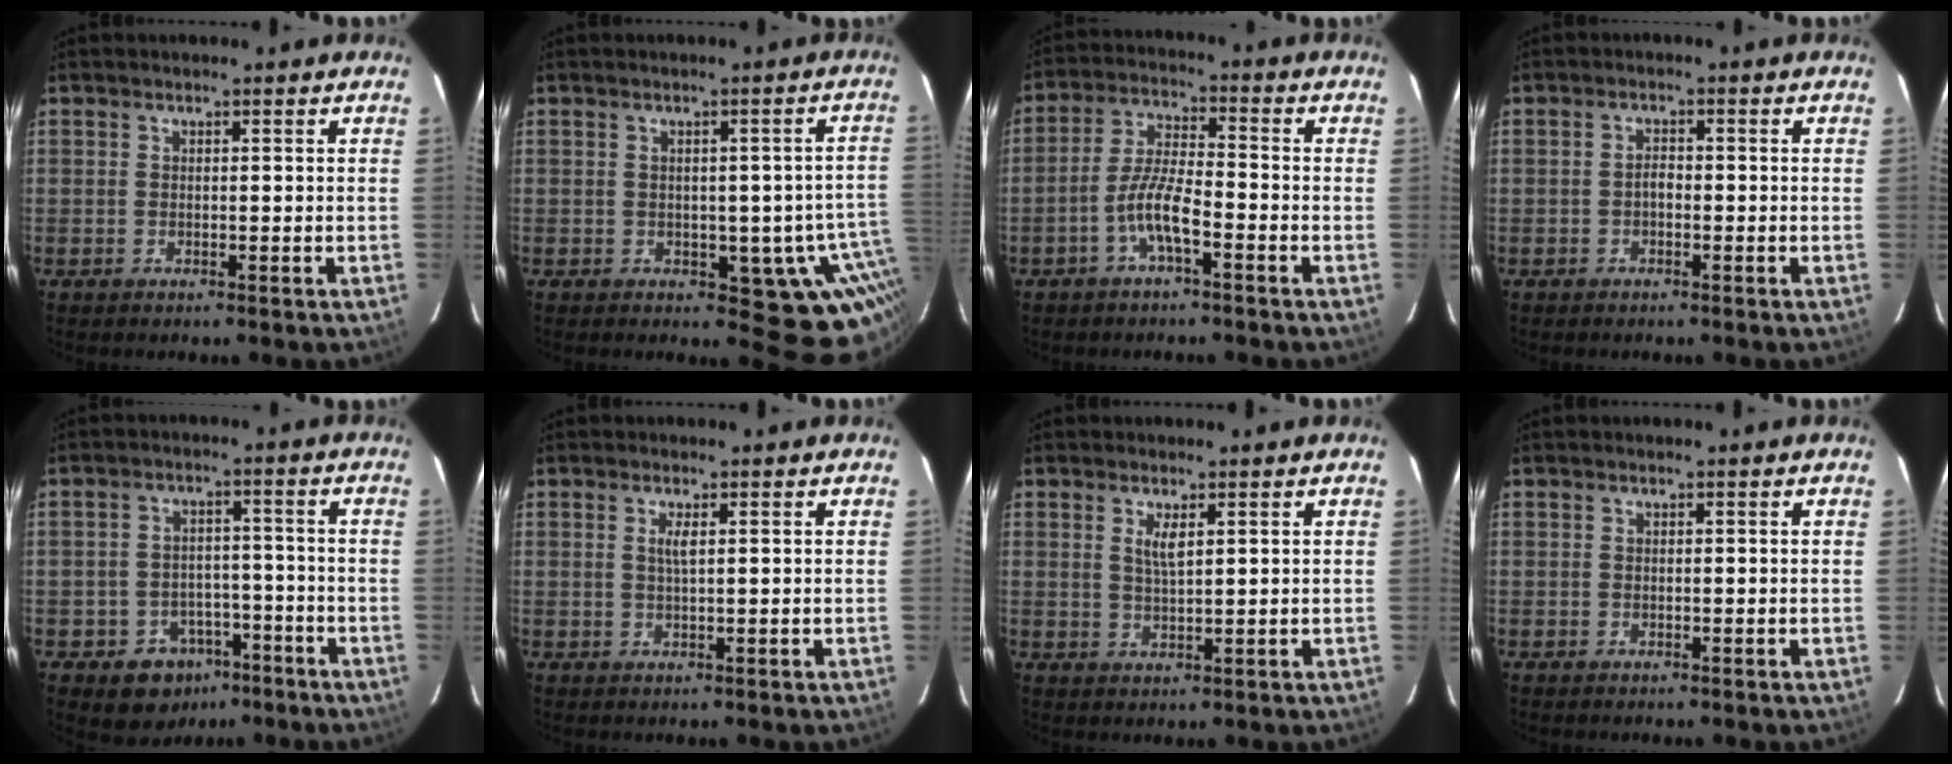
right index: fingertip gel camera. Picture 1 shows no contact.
{"total": 9.2, "force": [-2.6, 6.4, 6.0], "torque": [-0.050, 0.018, -0.022]}
{"total": 6.8, "force": [-3.5, 1.2, 5.7], "torque": [-0.121, 0.009, -0.067]}
{"total": 1.3, "force": [-0.7, 0.7, 0.9], "torque": [-0.016, 0.006, -0.014]}
{"total": 8.8, "force": [-5.3, 6.7, 2.3], "torque": [-0.055, 0.028, -0.057]}
{"total": 1.7, "force": [0.5, 0.1, 1.6], "torque": [-0.029, 0.000, 0.008]}
{"total": 2.8, "force": [1.2, 0.7, 2.5], "torque": [-0.047, -0.002, 0.022]}
{"total": 0.0}